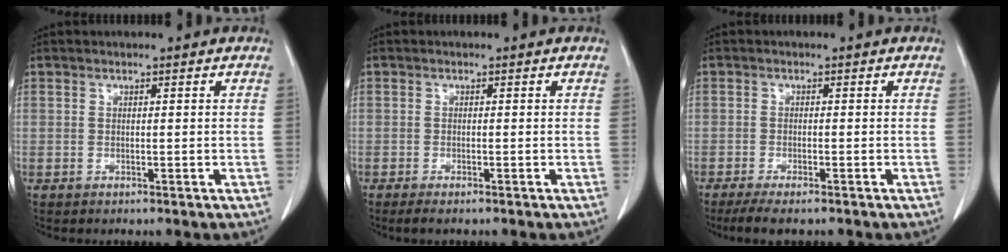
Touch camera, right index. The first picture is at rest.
{"total": 2.4, "force": [-1.9, 0.4, 1.5], "torque": [-0.022, -0.007, -0.025]}
{"total": 5.8, "force": [-4.6, 1.0, 3.3], "torque": [-0.050, -0.012, -0.071]}